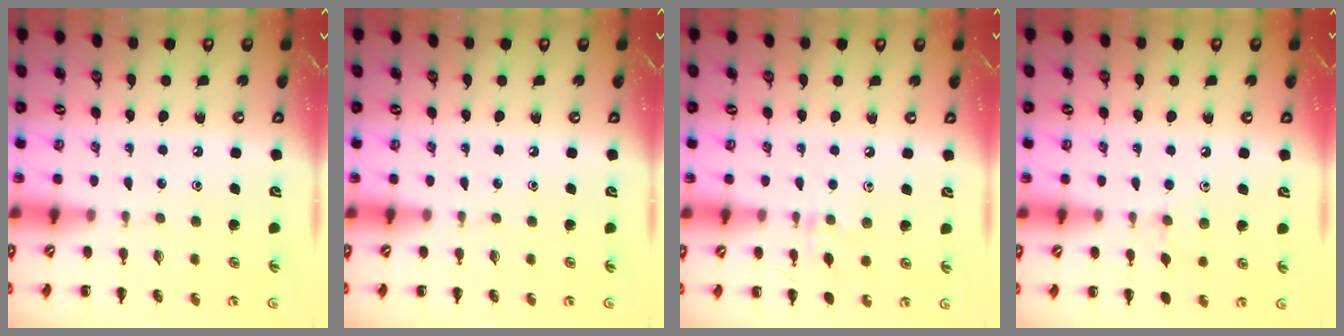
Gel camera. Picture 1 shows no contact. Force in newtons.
{"total": 0.0}
{"total": 5.0, "press": 4.9, "slide": 1.2}
{"total": 6.4, "press": 6.2, "slide": 1.6}